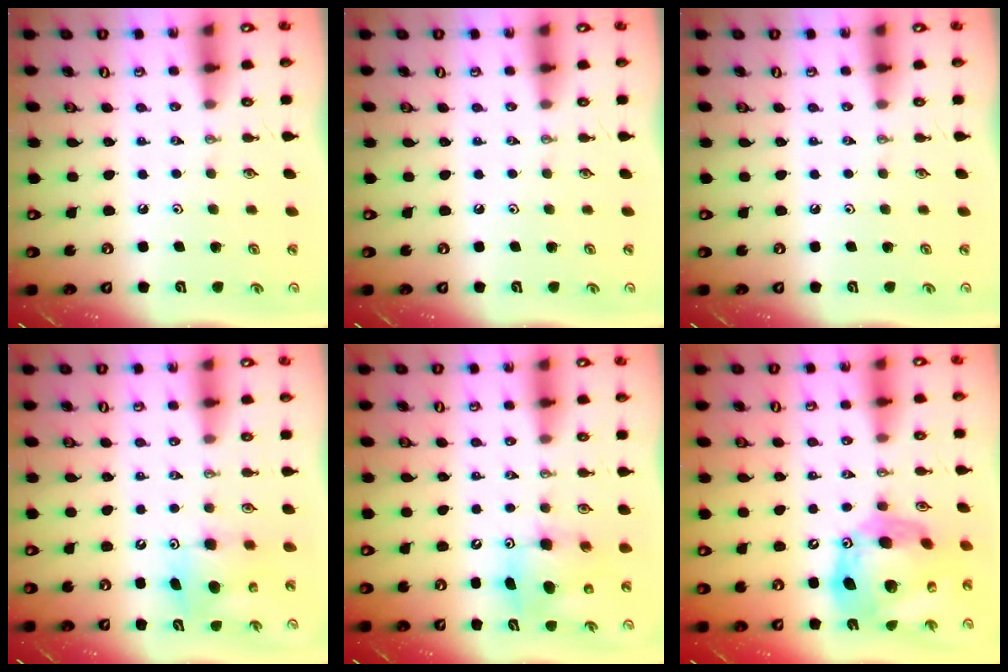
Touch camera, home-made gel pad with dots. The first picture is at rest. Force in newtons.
{"total": 0.0}
{"total": 0.0}
{"total": 7.5, "press": 7.5, "slide": 0.5}
{"total": 7.7, "press": 7.4, "slide": 2.0}
{"total": 20.7, "press": 20.6, "slide": 2.0}